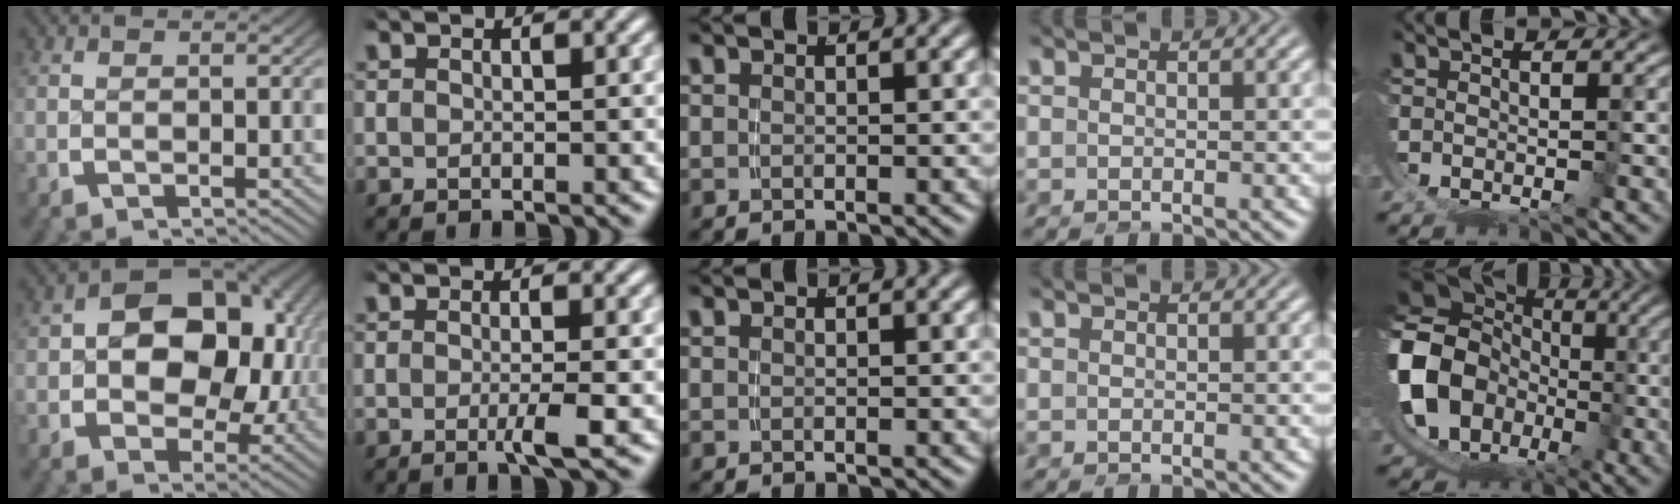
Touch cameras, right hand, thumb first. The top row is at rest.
{"thumb": {"total": 11.3, "force": [0.6, 7.8, 8.1], "torque": [-0.132, -0.013, 0.011]}, "index": {"total": 2.0, "force": [-0.5, -0.2, 2.0], "torque": [-0.032, -0.004, -0.009]}, "little": {"total": 14.6, "force": [-0.9, 12.6, 7.4], "torque": [-0.175, -0.053, 0.001]}}